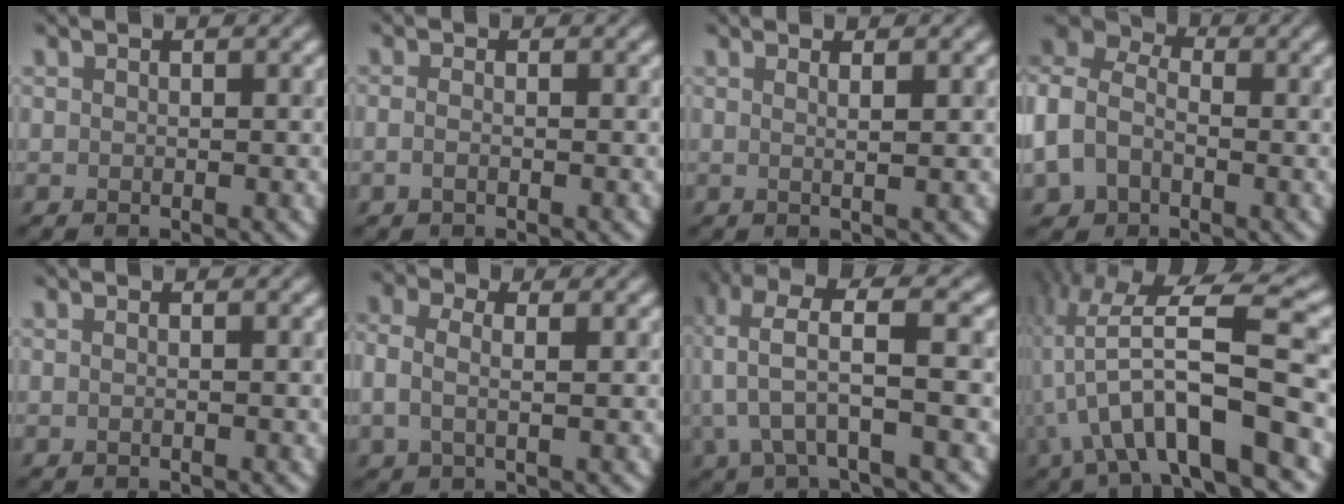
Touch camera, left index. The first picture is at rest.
{"total": 0.9, "force": [-0.4, 0.4, 0.7], "torque": [-0.015, 0.000, -0.008]}
{"total": 2.1, "force": [0.6, 0.7, 1.8], "torque": [-0.015, 0.004, -0.009]}
{"total": 6.7, "force": [-1.3, 4.9, 4.3], "torque": [-0.113, 0.010, -0.033]}
{"total": 1.1, "force": [0.3, 0.7, 0.9], "torque": [0.002, -0.004, -0.011]}
{"total": 3.2, "force": [0.4, 1.9, 2.5], "torque": [-0.064, 0.013, 0.004]}
{"total": 6.6, "force": [1.1, 1.8, 6.2], "torque": [-0.133, 0.012, 0.023]}
{"total": 11.8, "force": [-3.9, 3.5, 10.6], "torque": [-0.187, 0.014, -0.064]}